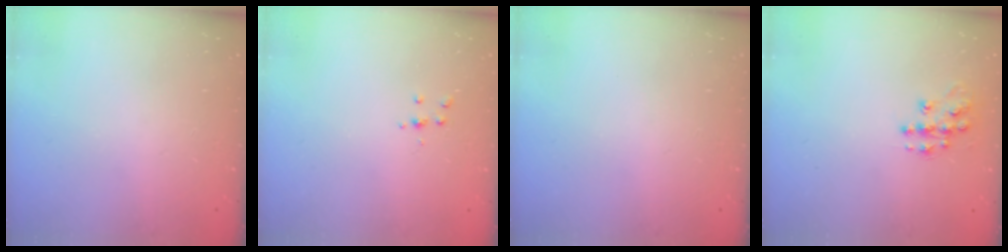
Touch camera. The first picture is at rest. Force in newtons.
{"total": 3.3, "press": 3.3, "slide": 0.4}
{"total": 0.0}
{"total": 11.4, "press": 11.4, "slide": 0.8}